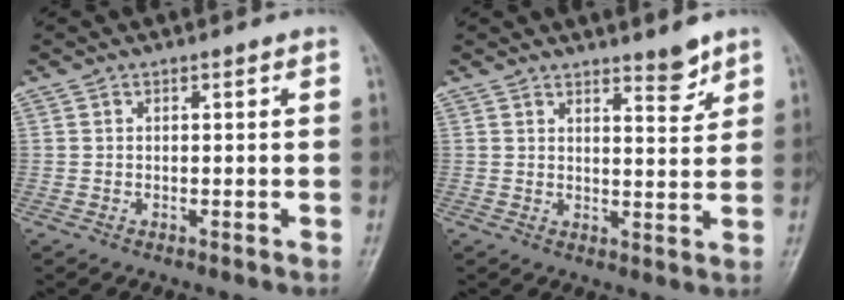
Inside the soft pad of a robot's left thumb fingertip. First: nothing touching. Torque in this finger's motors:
{"motor_torque": [-0.36, -0.18, -0.12, -0.12, 0.03]}